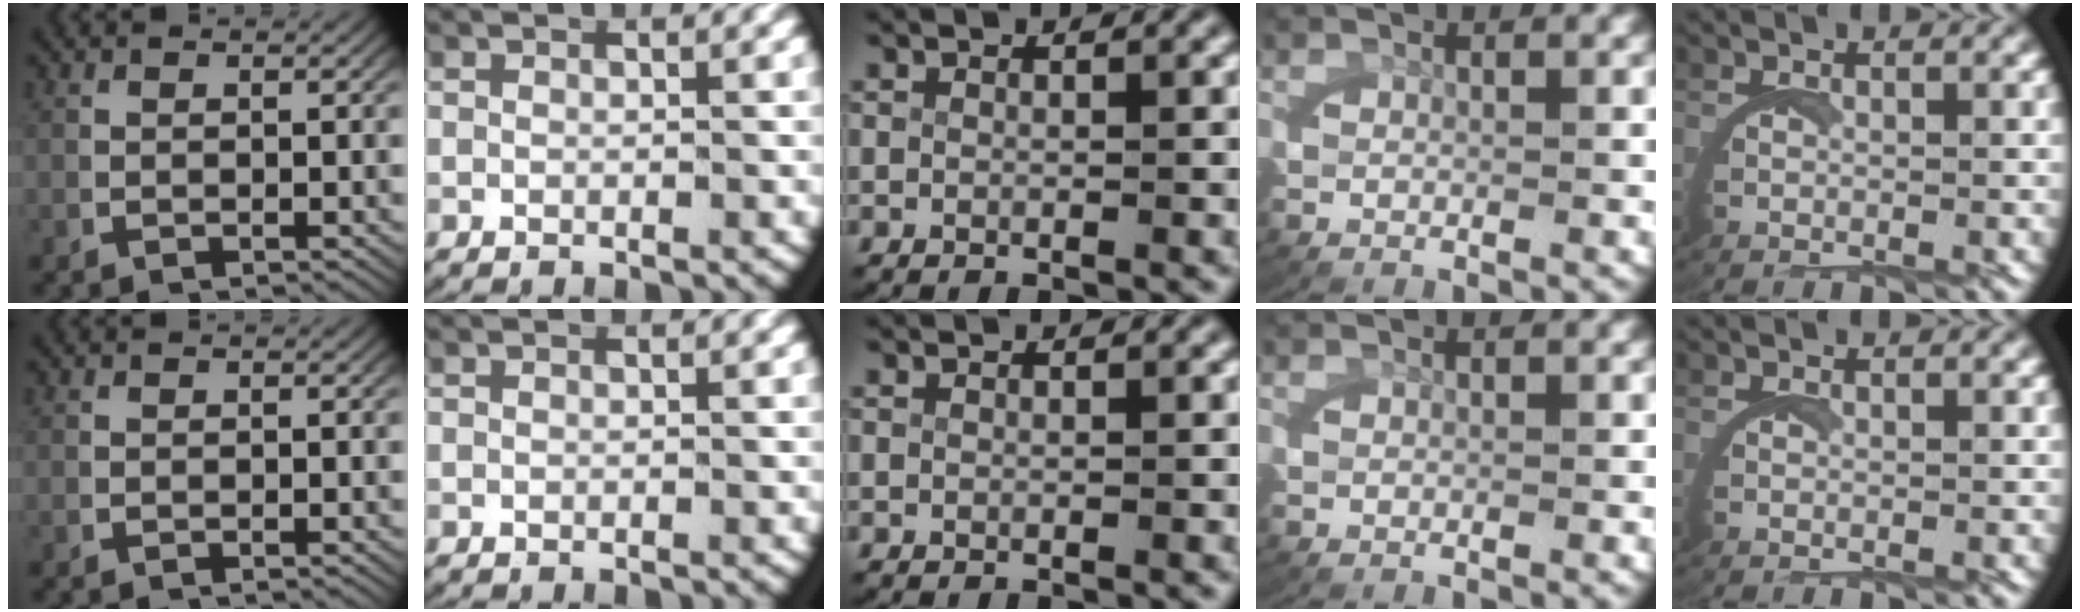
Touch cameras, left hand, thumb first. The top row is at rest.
{}